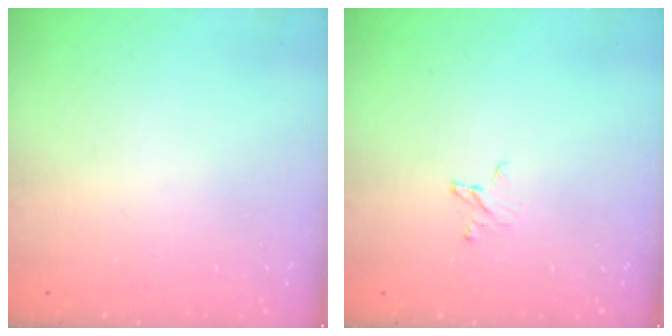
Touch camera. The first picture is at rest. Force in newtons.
{"total": 2.4, "press": 2.4, "slide": 0.2}